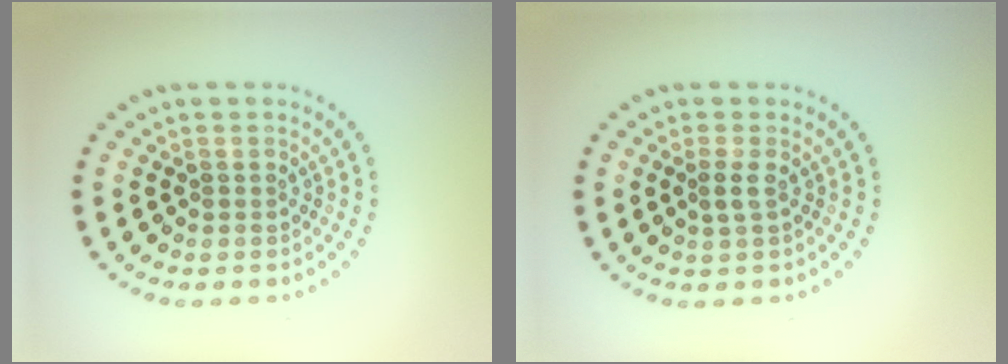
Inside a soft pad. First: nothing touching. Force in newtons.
{"total": 1.0, "press": 0.8, "slide": 0.5}